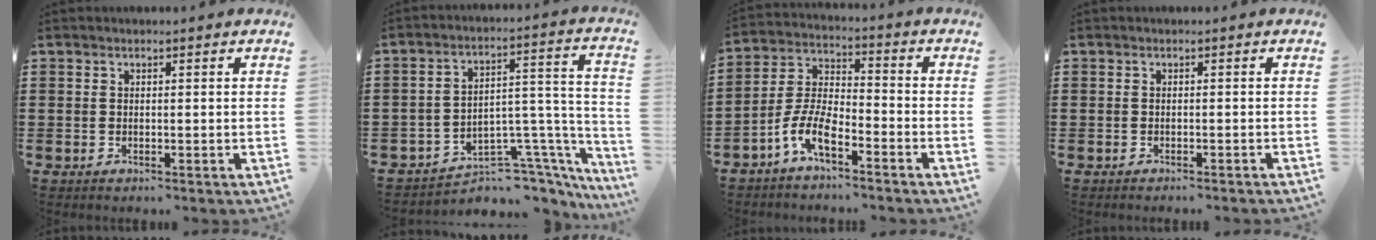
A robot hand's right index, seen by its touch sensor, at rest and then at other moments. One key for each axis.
{"total": 7.0, "fx": -5.7, "fy": 3.2, "fz": 2.6, "tx": -0.039, "ty": 0.007, "tz": -0.104}
{"total": 7.3, "fx": -5.0, "fy": 2.1, "fz": 4.8, "tx": -0.124, "ty": -0.006, "tz": -0.103}
{"total": 0.7, "fx": -0.6, "fy": -0.1, "fz": 0.2, "tx": -0.005, "ty": -0.001, "tz": -0.013}